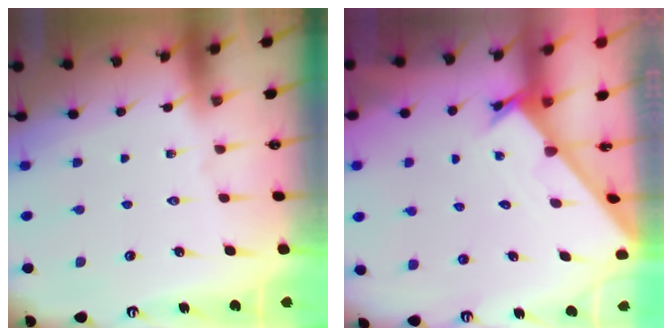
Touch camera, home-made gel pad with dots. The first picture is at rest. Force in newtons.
{"total": 1.7, "press": 1.7, "slide": 0.1}